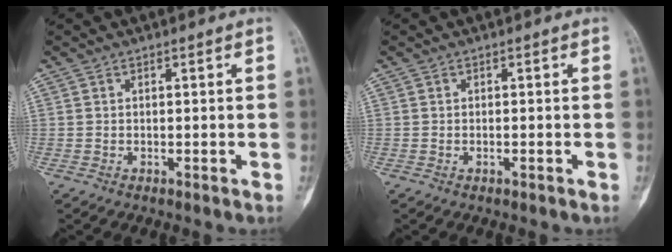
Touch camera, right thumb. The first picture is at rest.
{"total": 0.5, "force": [-0.2, 0.1, 0.4], "torque": [-0.008, 0.006, -0.002]}